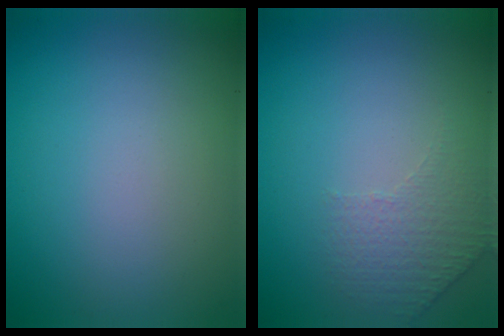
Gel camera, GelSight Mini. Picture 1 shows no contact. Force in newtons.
{"total": 1.5, "press": 1.0, "slide": 1.1}